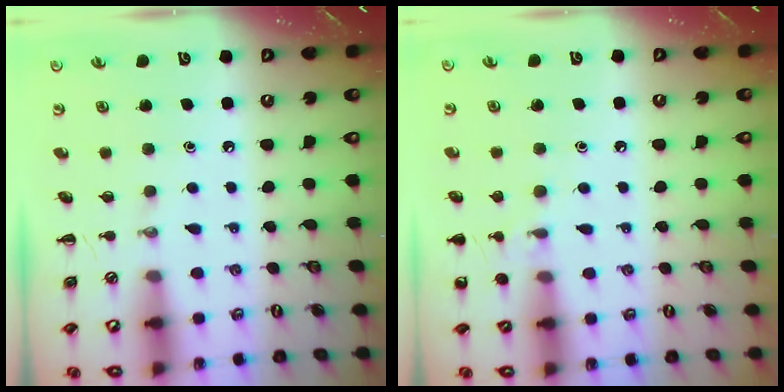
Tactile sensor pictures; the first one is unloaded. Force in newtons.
{"total": 6.0, "press": 5.8, "slide": 1.7}